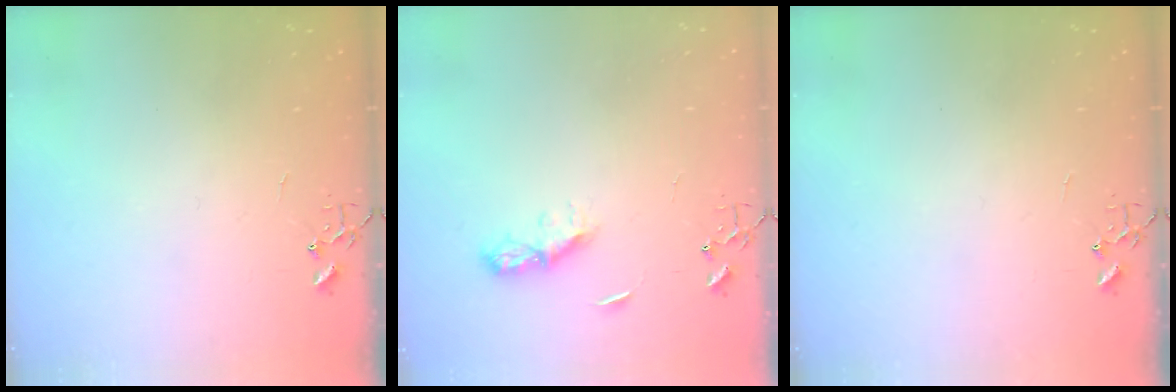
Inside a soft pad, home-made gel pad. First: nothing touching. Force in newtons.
{"total": 6.4, "press": 6.3, "slide": 0.7}
{"total": 0.0}